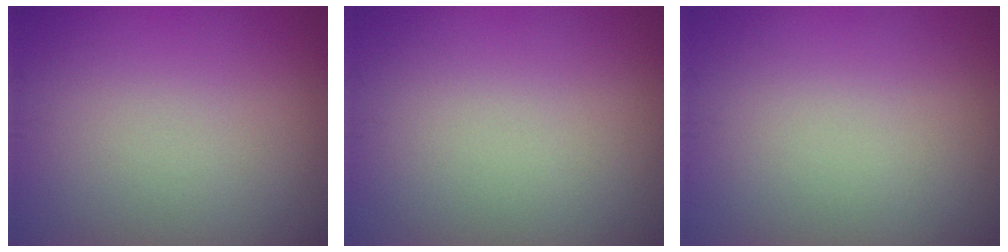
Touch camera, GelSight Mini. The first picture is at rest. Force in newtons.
{"total": 0.0}
{"total": 0.0}